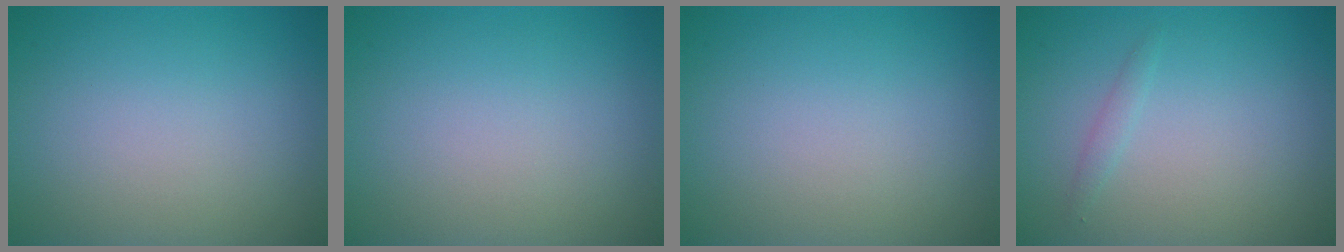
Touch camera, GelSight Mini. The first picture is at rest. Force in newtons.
{"total": 0.0}
{"total": 0.0}
{"total": 0.8, "press": 0.8, "slide": 0.1}